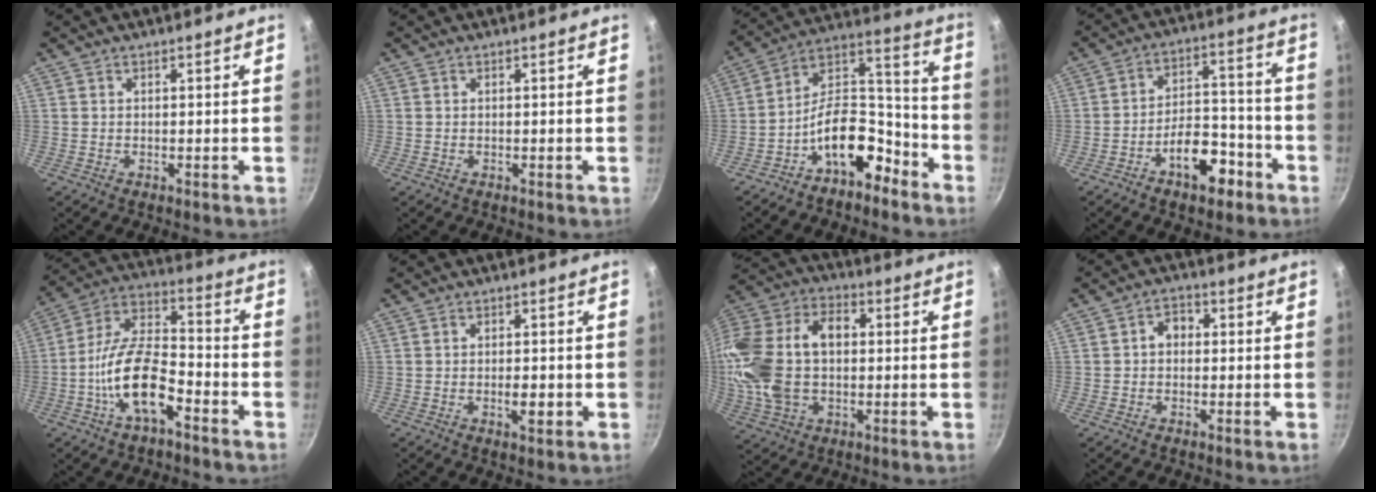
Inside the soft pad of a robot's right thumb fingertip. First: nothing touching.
{"total": 0.0}
{"total": 14.5, "force": [-8.2, 7.8, 9.1], "torque": [-0.106, 0.105, -0.141]}
{"total": 11.2, "force": [-6.1, 5.8, 7.4], "torque": [-0.082, 0.062, -0.091]}
{"total": 14.7, "force": [-6.2, 6.5, 11.6], "torque": [-0.197, 0.049, -0.125]}
{"total": 3.1, "force": [-0.7, 1.4, 2.7], "torque": [-0.040, 0.003, -0.012]}
{"total": 21.1, "force": [0.5, 14.0, 15.8], "torque": [-0.306, 0.037, 0.005]}
{"total": 3.7, "force": [0.1, 2.9, 2.2], "torque": [-0.013, 0.011, -0.005]}